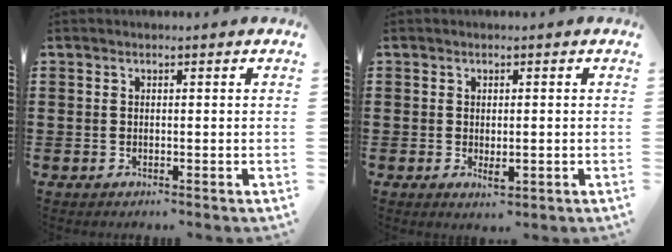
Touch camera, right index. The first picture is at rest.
{"total": 1.9, "force": [-0.3, 1.0, 1.5], "torque": [-0.028, 0.003, -0.005]}